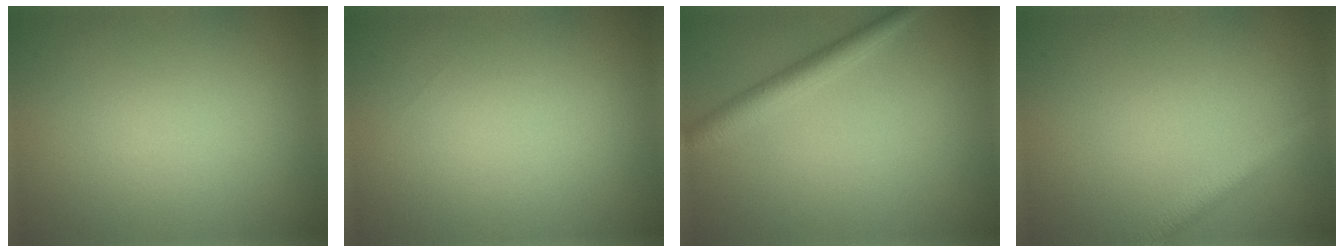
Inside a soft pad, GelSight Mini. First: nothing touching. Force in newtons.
{"total": 0.0}
{"total": 2.8, "press": 2.7, "slide": 0.2}
{"total": 2.2, "press": 2.2, "slide": 0.0}